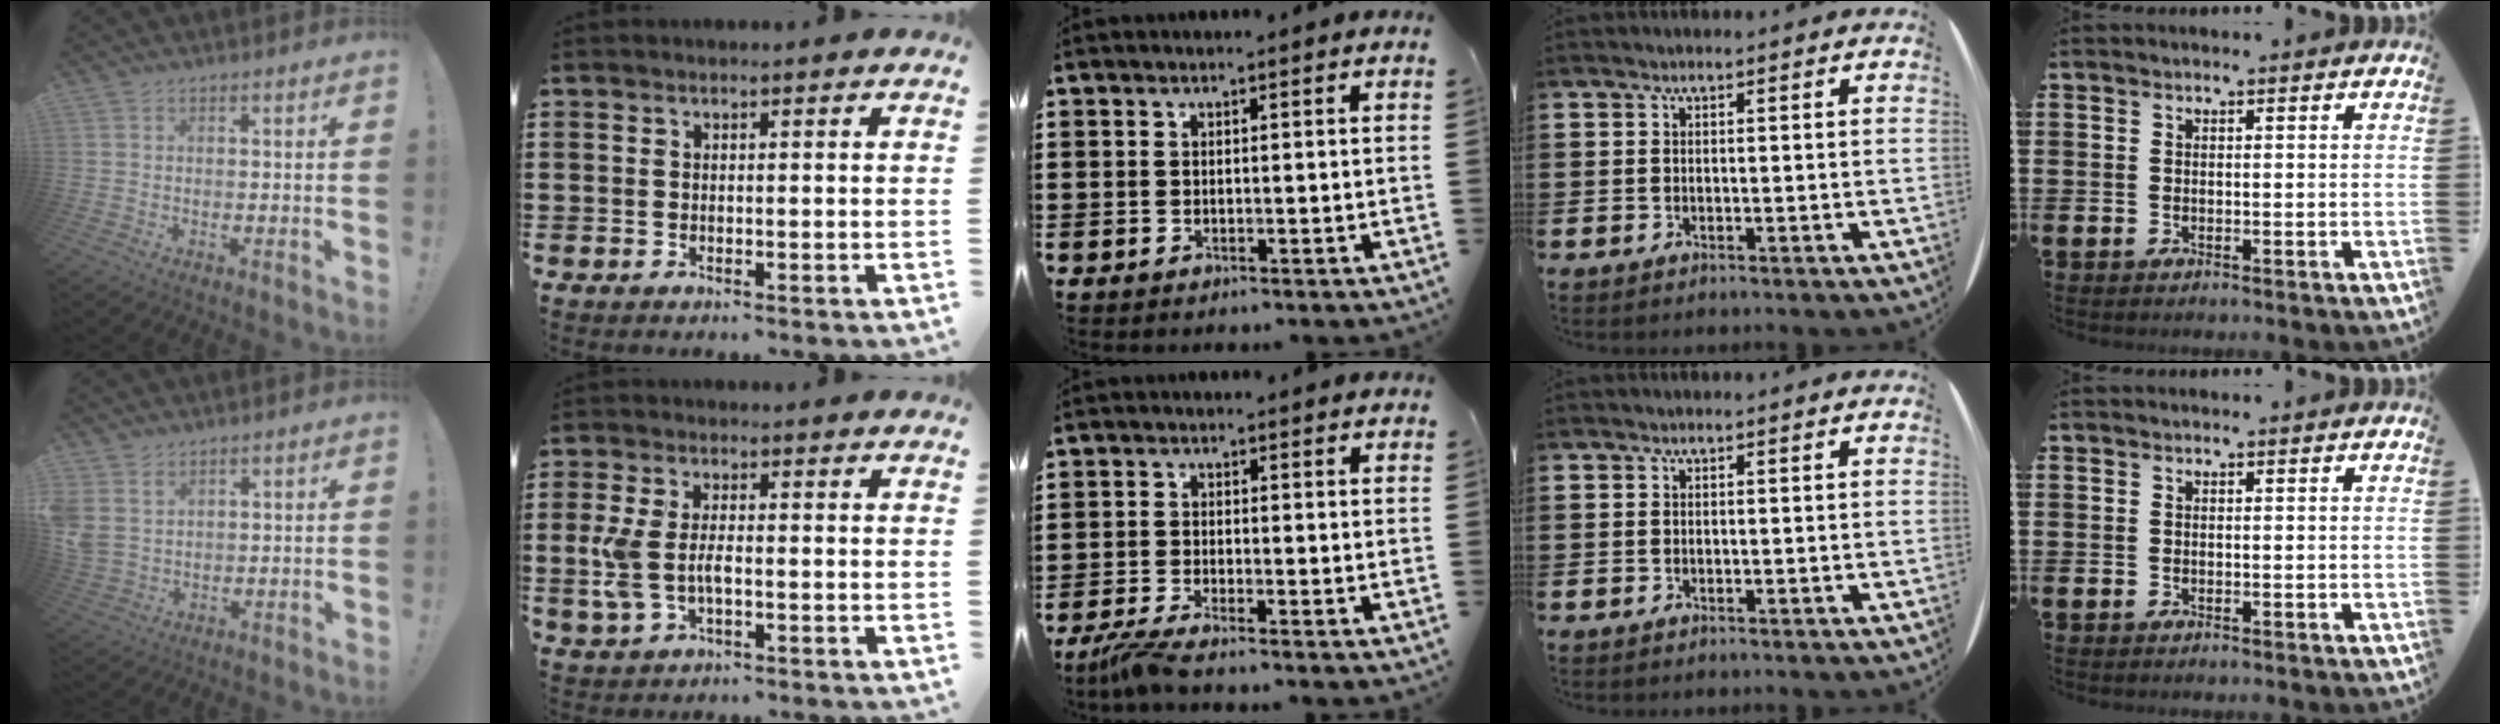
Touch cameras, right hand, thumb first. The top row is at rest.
{"thumb": {"total": 5.1, "force": [2.7, 3.7, 2.3], "torque": [-0.052, -0.012, 0.055]}, "index": {"total": 5.1, "force": [-0.6, 2.6, 4.3], "torque": [-0.116, -0.007, -0.020]}, "middle": {"total": 3.0, "force": [-2.5, -0.4, 1.6], "torque": [-0.048, -0.015, -0.053]}}